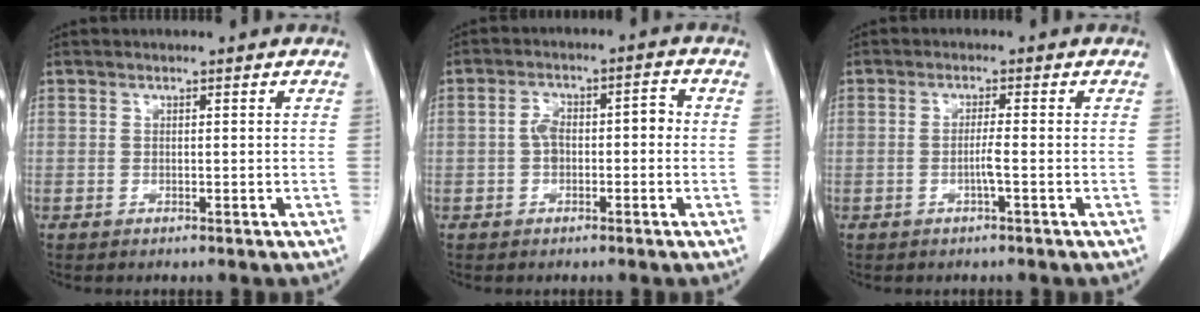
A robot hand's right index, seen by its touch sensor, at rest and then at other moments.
{"total": 5.2, "force": [-0.5, 2.7, 4.4], "torque": [-0.080, 0.035, -0.010]}
{"total": 2.0, "force": [-0.6, -0.3, 1.9], "torque": [-0.036, -0.001, -0.013]}